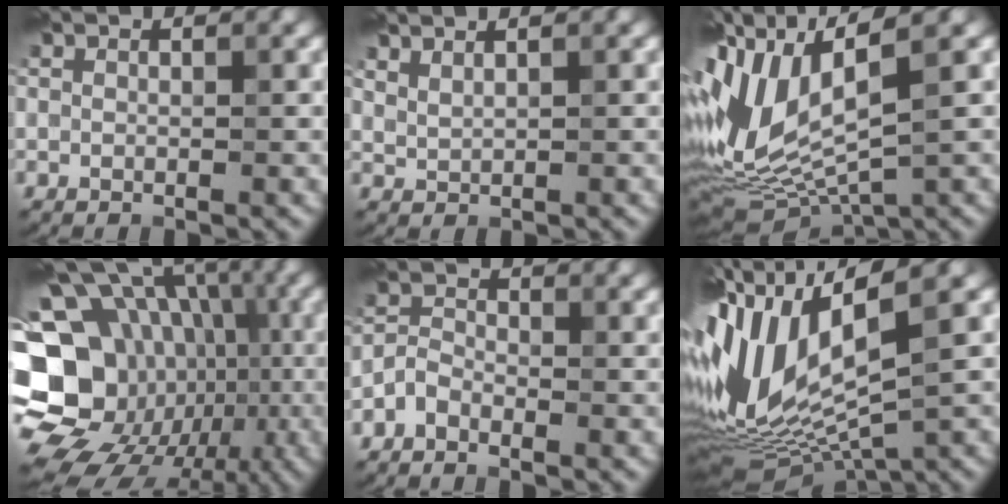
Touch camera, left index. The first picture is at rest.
{"total": 1.6, "force": [1.5, 0.2, 0.6], "torque": [-0.019, 0.002, 0.035]}
{"total": 10.2, "force": [0.5, 4.5, 9.2], "torque": [-0.218, -0.008, 0.022]}
{"total": 19.4, "force": [-5.2, 15.8, 10.1], "torque": [-0.158, 0.010, -0.091]}
{"total": 1.9, "force": [-1.5, 0.9, 0.6], "torque": [-0.011, 0.007, -0.037]}
{"total": 12.6, "force": [-0.1, 4.9, 11.6], "torque": [-0.261, -0.002, 0.011]}